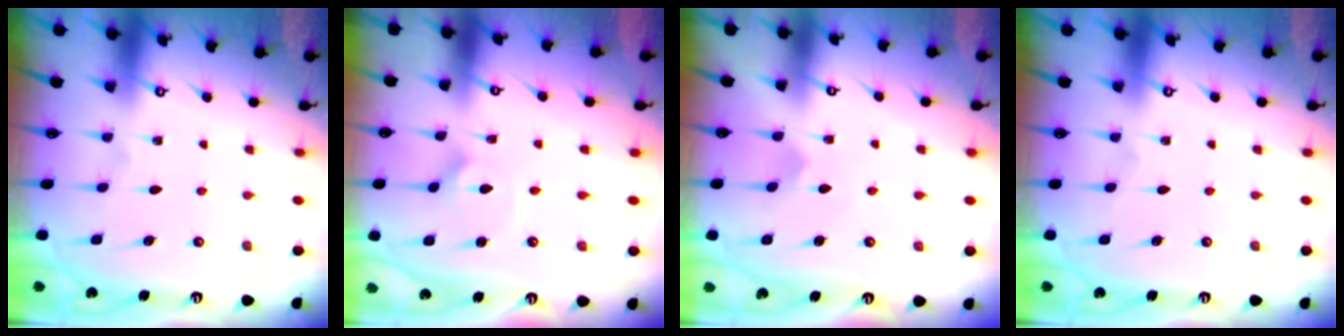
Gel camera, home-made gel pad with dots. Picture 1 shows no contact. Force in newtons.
{"total": 2.6, "press": 2.6, "slide": 0.3}
{"total": 3.2, "press": 3.2, "slide": 0.0}
{"total": 0.0}